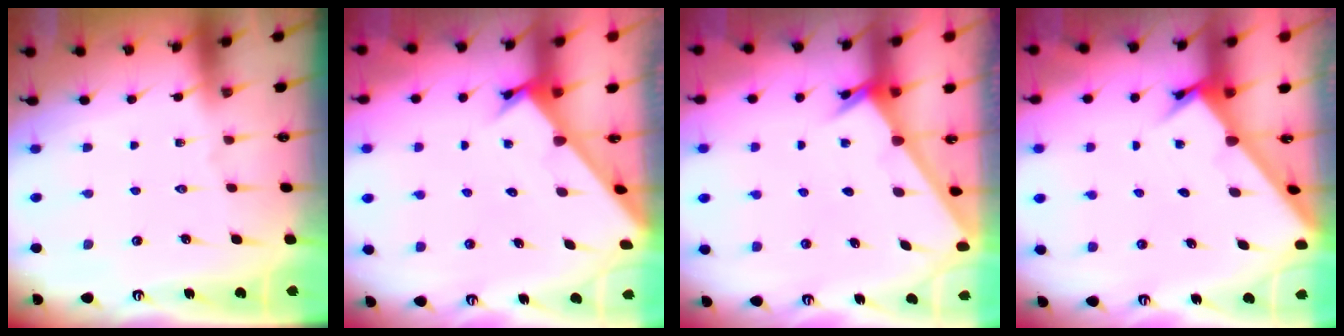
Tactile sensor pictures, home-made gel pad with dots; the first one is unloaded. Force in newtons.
{"total": 2.1, "press": 2.1, "slide": 0.1}
{"total": 2.6, "press": 2.6, "slide": 0.2}
{"total": 2.6, "press": 2.6, "slide": 0.3}